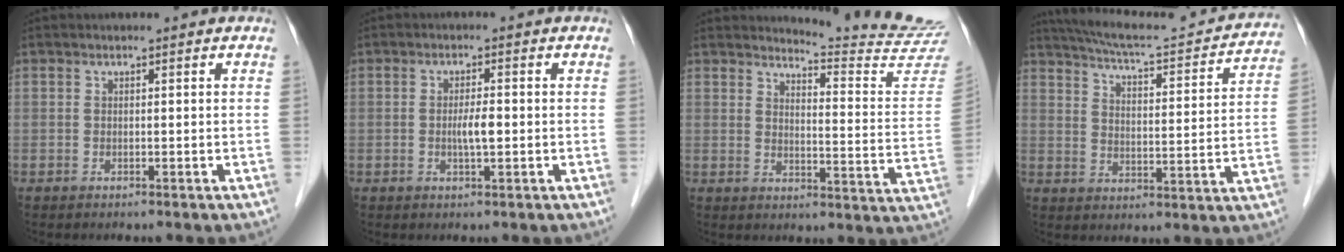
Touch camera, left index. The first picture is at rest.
{"total": 2.6, "force": [-0.4, 0.4, 2.5], "torque": [-0.051, 0.000, -0.008]}
{"total": 14.5, "force": [14.4, -1.8, 1.0], "torque": [-0.012, -0.127, 0.158]}
{"total": 20.9, "force": [19.3, 2.1, 7.7], "torque": [-0.122, -0.012, 0.253]}